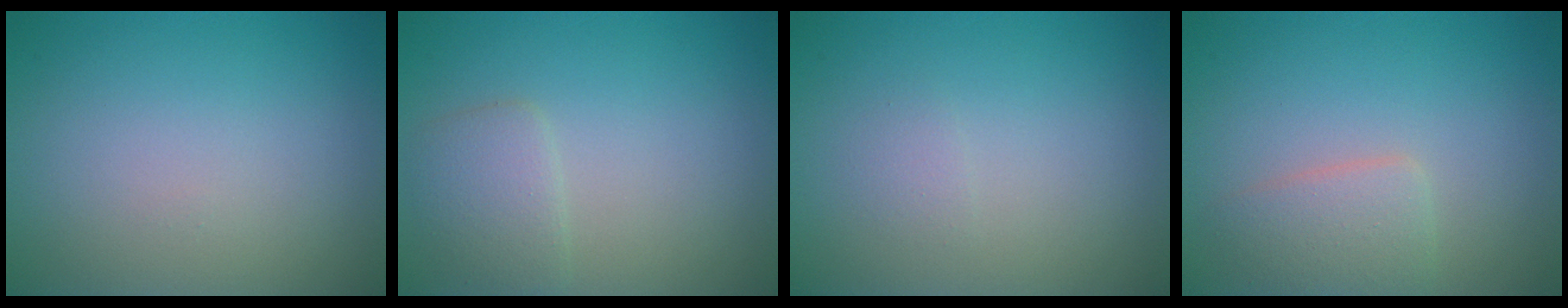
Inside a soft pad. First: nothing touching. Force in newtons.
{"total": 2.2, "press": 2.2, "slide": 0.1}
{"total": 0.7, "press": 0.7, "slide": 0.0}
{"total": 2.4, "press": 2.4, "slide": 0.1}